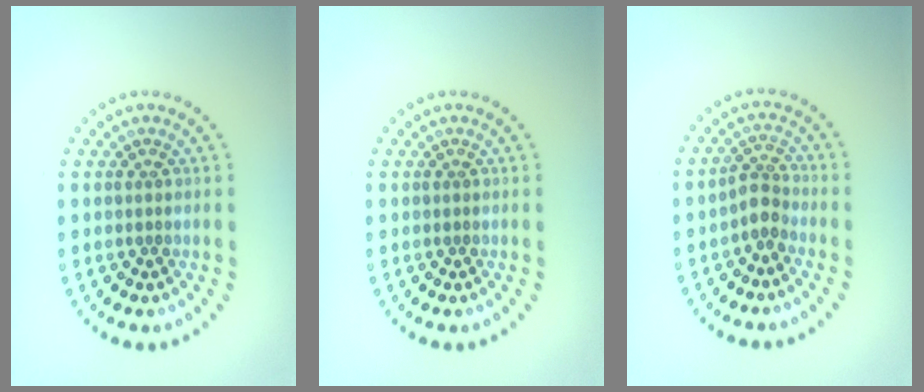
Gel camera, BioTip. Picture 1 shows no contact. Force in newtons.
{"total": 0.0}
{"total": 2.1, "press": 1.6, "slide": 1.3}